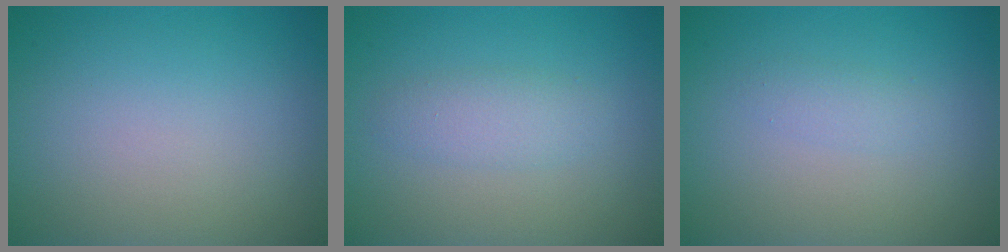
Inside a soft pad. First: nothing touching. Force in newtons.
{"total": 2.0, "press": 2.0, "slide": 0.0}
{"total": 1.0, "press": 1.0, "slide": 0.1}